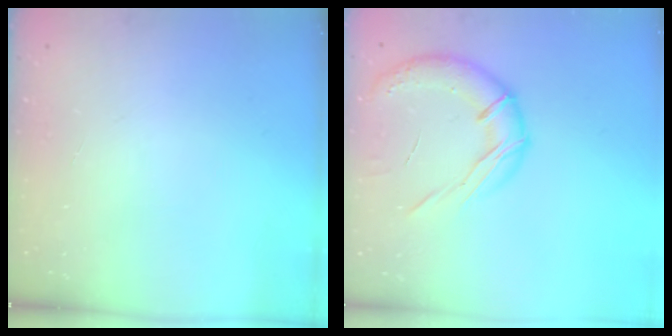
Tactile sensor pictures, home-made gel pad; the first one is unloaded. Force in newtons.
{"total": 16.7, "press": 16.5, "slide": 2.7}